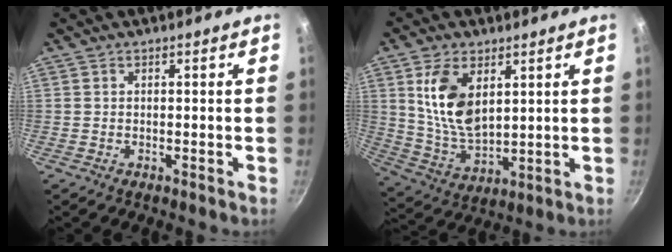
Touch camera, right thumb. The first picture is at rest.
{"total": 12.2, "force": [4.2, 6.8, 9.3], "torque": [-0.166, -0.029, 0.093]}